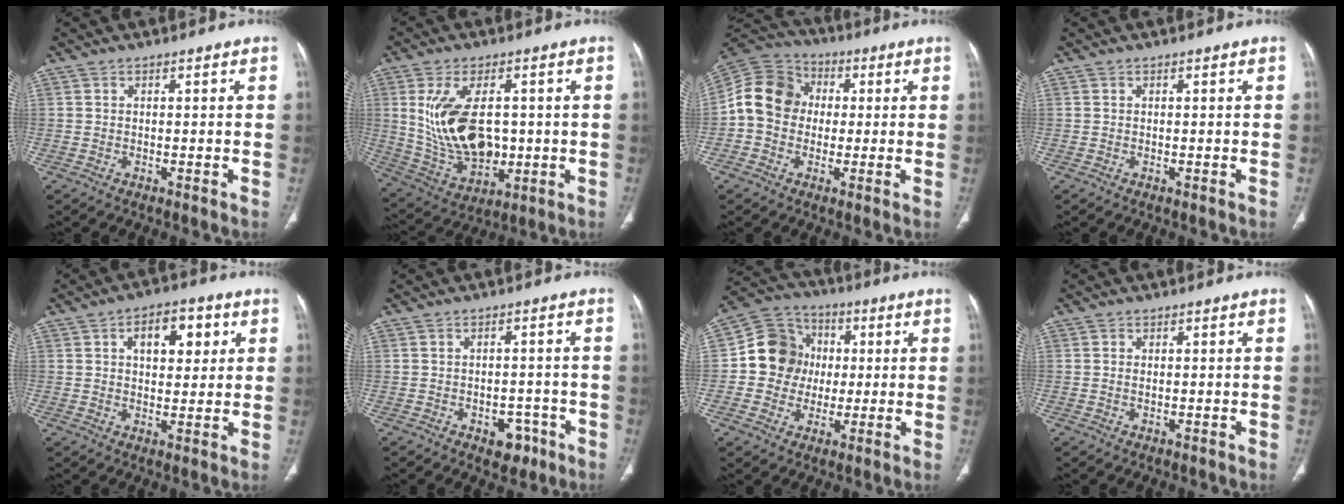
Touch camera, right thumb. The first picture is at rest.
{"total": 15.8, "force": [1.3, 9.3, 12.7], "torque": [-0.221, -0.009, 0.046]}
{"total": 12.4, "force": [0.3, 10.5, 6.5], "torque": [-0.107, 0.033, -0.008]}
{"total": 0.0}
{"total": 9.0, "force": [3.0, 5.2, 6.7], "torque": [-0.060, 0.000, 0.041]}
{"total": 4.9, "force": [-2.6, 3.3, 2.5], "torque": [-0.010, 0.019, -0.029]}
{"total": 12.3, "force": [0.5, 11.4, 4.8], "torque": [-0.051, 0.021, 0.001]}
{"total": 0.9, "force": [0.0, 0.5, 0.7], "torque": [-0.015, 0.002, -0.001]}